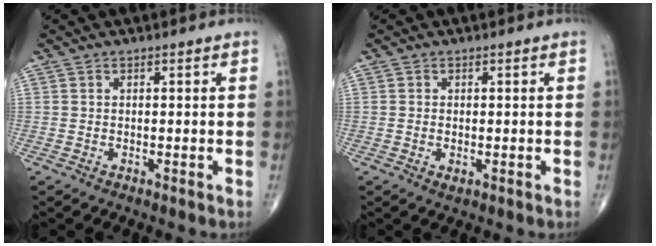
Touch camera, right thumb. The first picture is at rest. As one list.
[{"total": 1.4, "force": [-0.3, 0.8, 1.1], "torque": [-0.023, 0.000, -0.003]}]